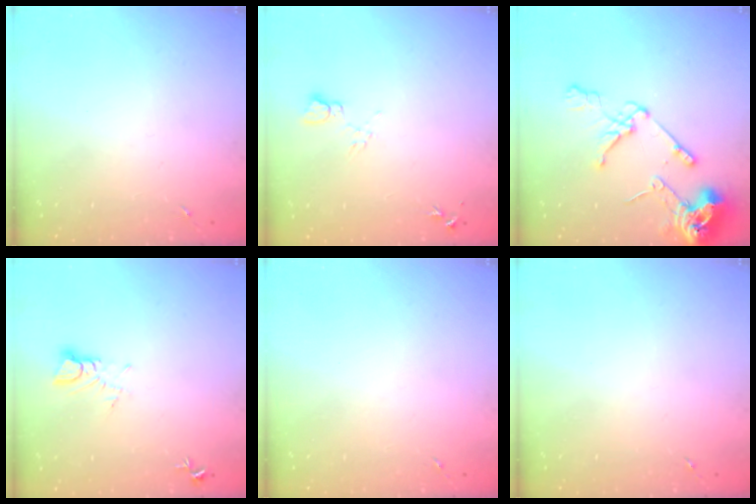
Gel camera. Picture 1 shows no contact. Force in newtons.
{"total": 5.9, "press": 5.8, "slide": 0.6}
{"total": 15.7, "press": 15.6, "slide": 2.0}
{"total": 3.9, "press": 3.9, "slide": 0.2}
{"total": 0.0}
{"total": 0.0}